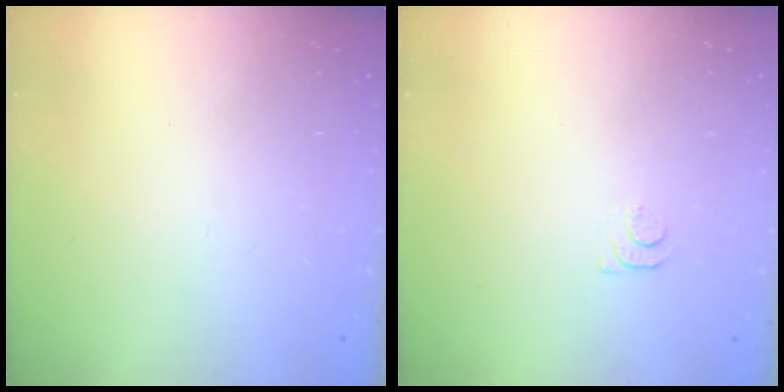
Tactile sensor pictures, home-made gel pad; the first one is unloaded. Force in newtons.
{"total": 7.2, "press": 7.1, "slide": 0.8}